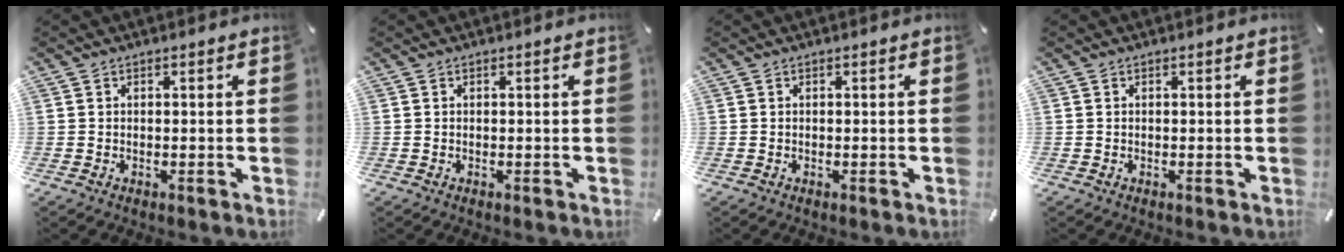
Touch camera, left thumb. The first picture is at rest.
{"total": 0.0}
{"total": 0.0}
{"total": 0.0}